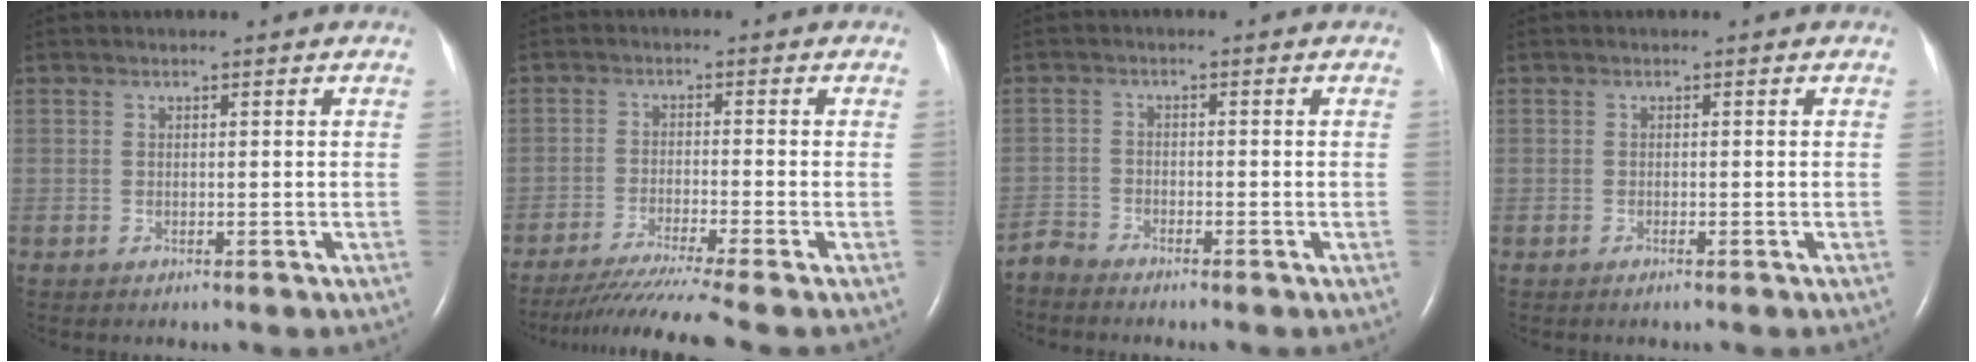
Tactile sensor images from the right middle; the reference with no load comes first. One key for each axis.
{"total": 10.8, "fx": -9.0, "fy": -2.6, "fz": 5.4, "tx": -0.075, "ty": -0.039, "tz": -0.144}
{"total": 2.5, "fx": -2.5, "fy": -0.2, "fz": -0.4, "tx": 0.010, "ty": -0.016, "tz": -0.051}
{"total": 0.5, "fx": -0.3, "fy": -0.2, "fz": 0.4, "tx": -0.012, "ty": -0.003, "tz": -0.004}